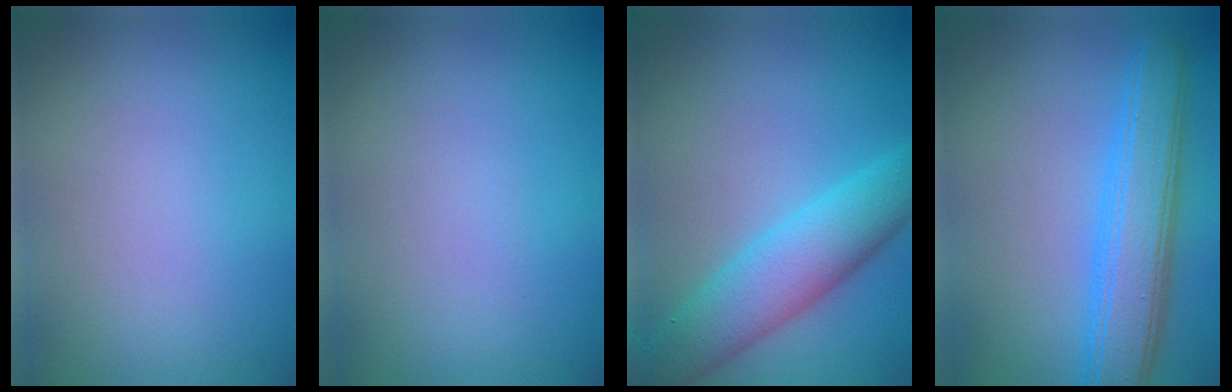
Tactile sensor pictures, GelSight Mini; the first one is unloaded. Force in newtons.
{"total": 0.0}
{"total": 6.4, "press": 6.4, "slide": 0.0}
{"total": 5.7, "press": 5.7, "slide": 0.1}